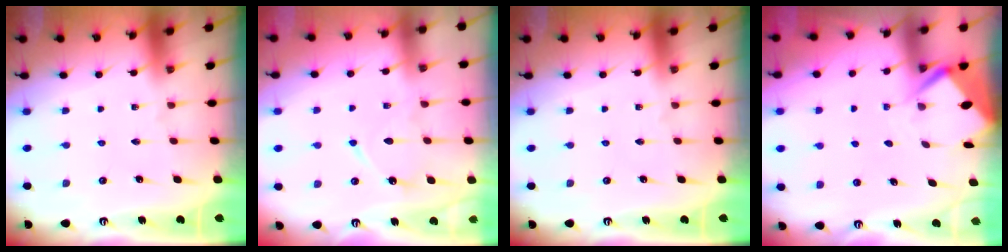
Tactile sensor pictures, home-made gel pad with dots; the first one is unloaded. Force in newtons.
{"total": 8.6, "press": 8.5, "slide": 0.8}
{"total": 0.0}
{"total": 3.7, "press": 3.7, "slide": 0.4}